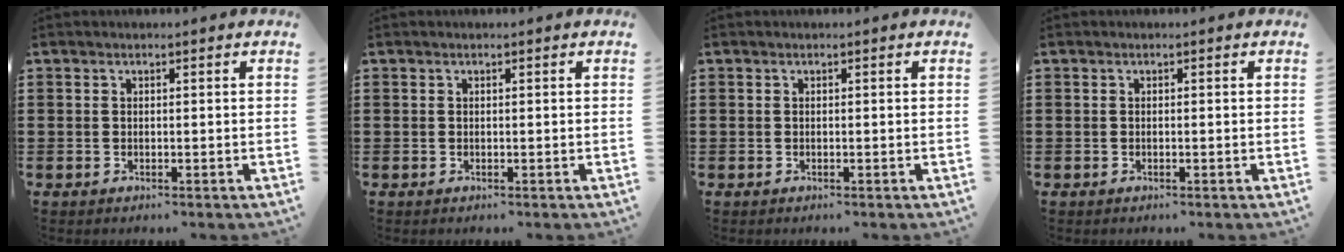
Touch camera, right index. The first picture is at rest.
{"total": 0.0}
{"total": 0.0}
{"total": 0.0}